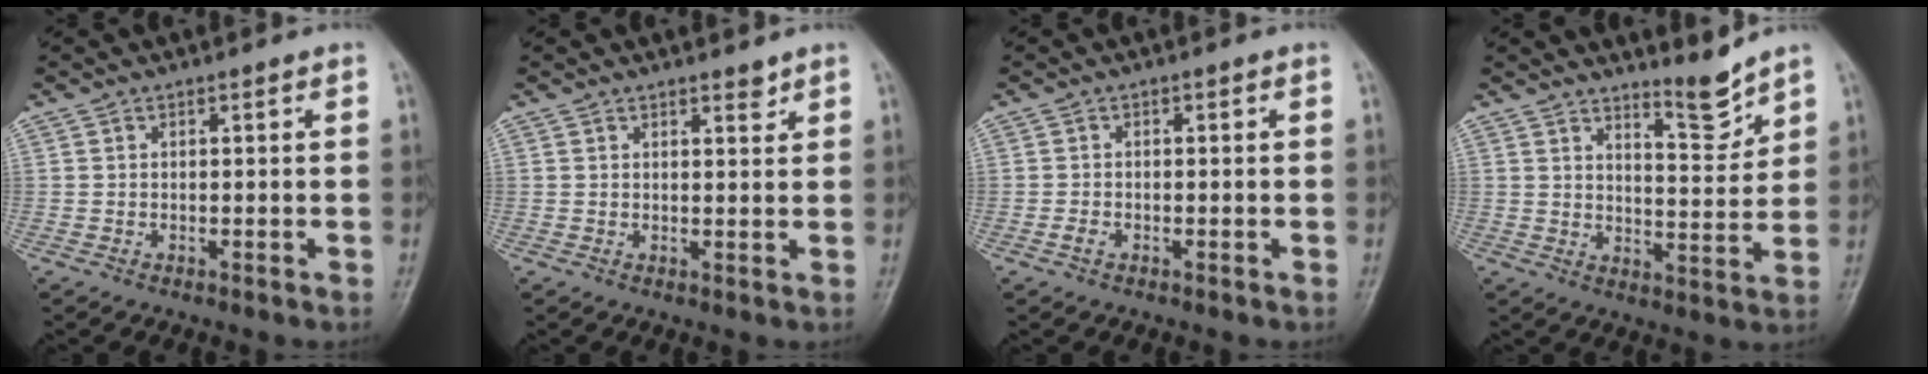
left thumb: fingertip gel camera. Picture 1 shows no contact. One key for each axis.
{"total": 1.7, "fx": 1.4, "fy": 0.5, "fz": 0.7, "tx": -0.003, "ty": -0.011, "tz": 0.021}
{"total": 1.2, "fx": -0.7, "fy": 0.8, "fz": 0.6, "tx": -0.015, "ty": 0.002, "tz": -0.015}
{"total": 6.0, "fx": 5.4, "fy": 0.8, "fz": 2.6, "tx": -0.031, "ty": -0.060, "tz": 0.092}